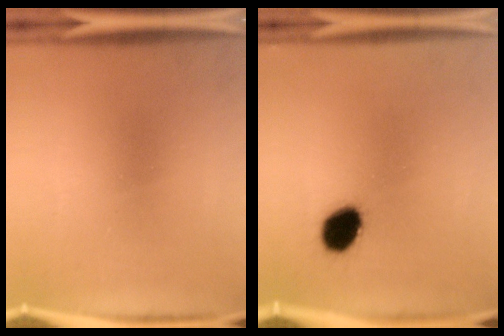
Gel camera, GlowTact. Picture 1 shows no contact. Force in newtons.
{"total": 7.5}